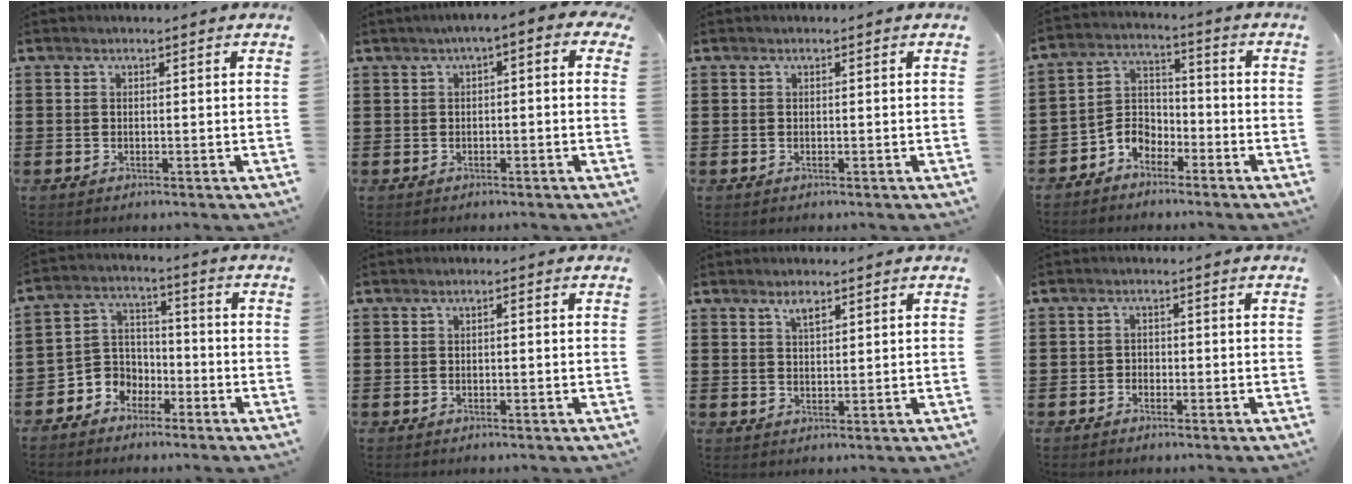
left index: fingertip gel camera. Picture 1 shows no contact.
{"total": 2.2, "force": [-0.8, 0.6, 2.0], "torque": [-0.037, 0.005, -0.021]}
{"total": 0.0}
{"total": 5.2, "force": [-3.9, 3.2, 1.4], "torque": [-0.046, 0.005, -0.084]}
{"total": 5.1, "force": [-3.2, 3.9, 0.3], "torque": [-0.032, 0.002, -0.070]}
{"total": 0.8, "force": [0.0, 0.2, 0.8], "torque": [-0.014, -0.002, 0.000]}
{"total": 2.1, "force": [1.7, 0.7, 1.1], "torque": [-0.025, 0.003, 0.031]}
{"total": 1.2, "force": [-0.9, 0.7, 0.1], "torque": [-0.007, 0.002, -0.022]}